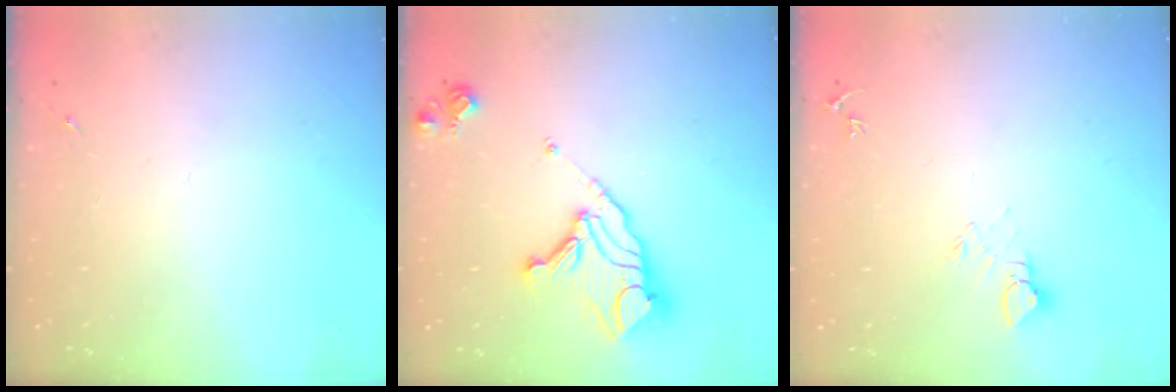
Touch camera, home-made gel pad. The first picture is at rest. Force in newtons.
{"total": 14.9, "press": 14.8, "slide": 1.5}
{"total": 6.0, "press": 6.0, "slide": 0.5}